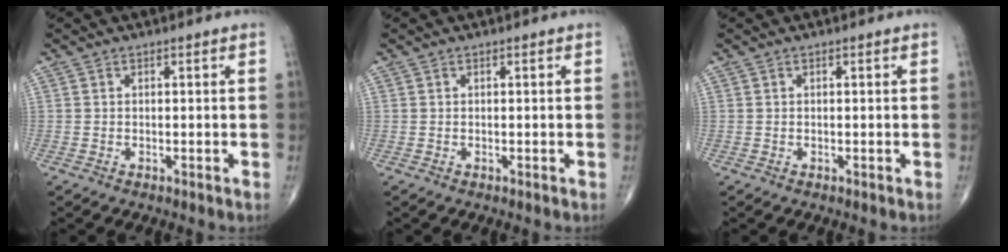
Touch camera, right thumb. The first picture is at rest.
{"total": 0.0}
{"total": 0.0}